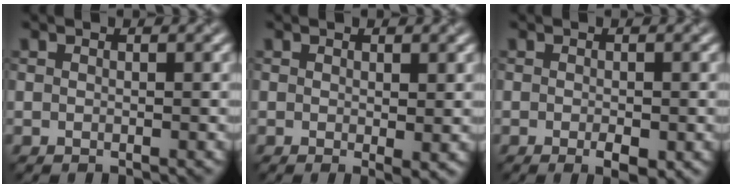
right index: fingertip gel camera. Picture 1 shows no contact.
{"total": 1.2, "force": [0.1, 0.2, 1.2], "torque": [-0.014, -0.008, 0.001]}
{"total": 2.1, "force": [-0.8, 0.7, 1.9], "torque": [-0.027, -0.004, -0.008]}